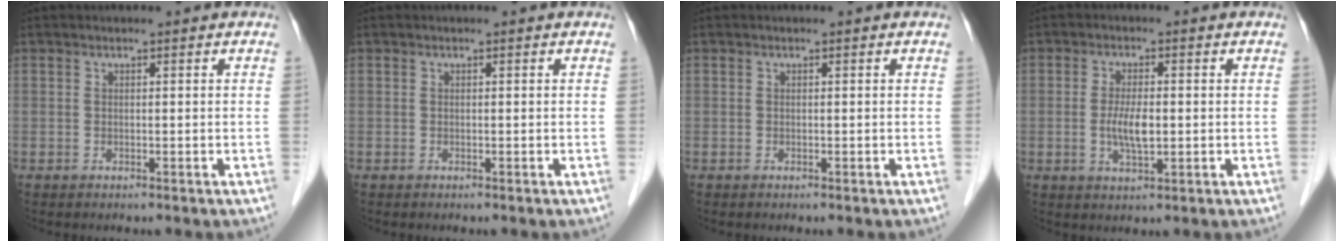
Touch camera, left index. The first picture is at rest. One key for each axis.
{"total": 0.0}
{"total": 0.0}
{"total": 4.4, "fx": -0.4, "fy": 1.3, "fz": 4.2, "tx": -0.085, "ty": -0.005, "tz": -0.008}